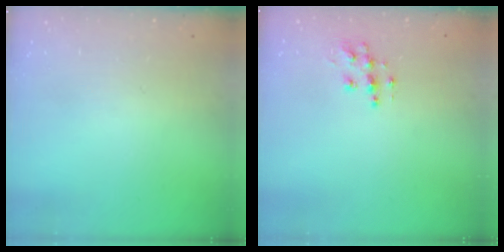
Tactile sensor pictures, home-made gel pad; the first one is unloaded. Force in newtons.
{"total": 8.6, "press": 8.6, "slide": 0.3}